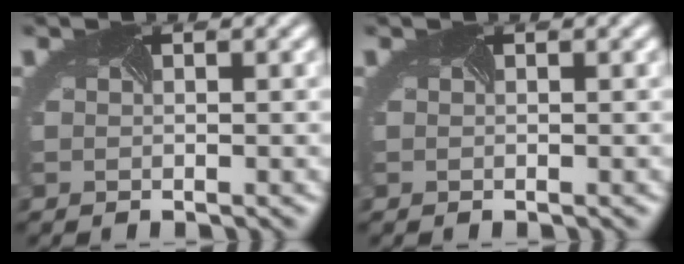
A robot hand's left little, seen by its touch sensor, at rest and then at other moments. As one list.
[{"total": 0.0}]